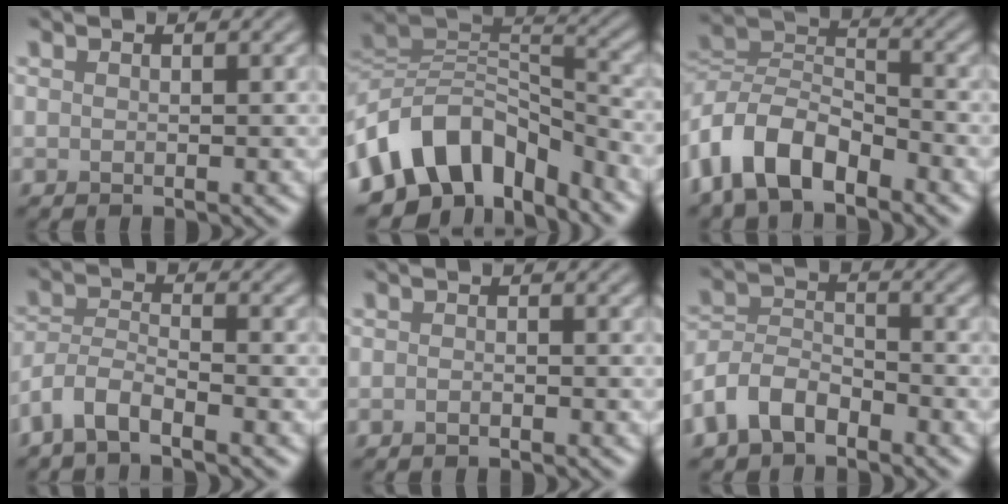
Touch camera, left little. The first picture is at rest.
{"total": 9.9, "force": [-5.2, 6.3, 5.6], "torque": [-0.092, 0.021, -0.102]}
{"total": 7.5, "force": [-4.4, 4.0, 4.6], "torque": [-0.087, 0.006, -0.095]}
{"total": 3.6, "force": [-2.9, 0.8, 1.9], "torque": [-0.041, 0.000, -0.068]}
{"total": 0.5, "force": [-0.5, 0.1, 0.3], "torque": [-0.005, 0.000, -0.009]}
{"total": 4.6, "force": [-2.9, 2.7, 2.3], "torque": [-0.051, 0.004, -0.069]}